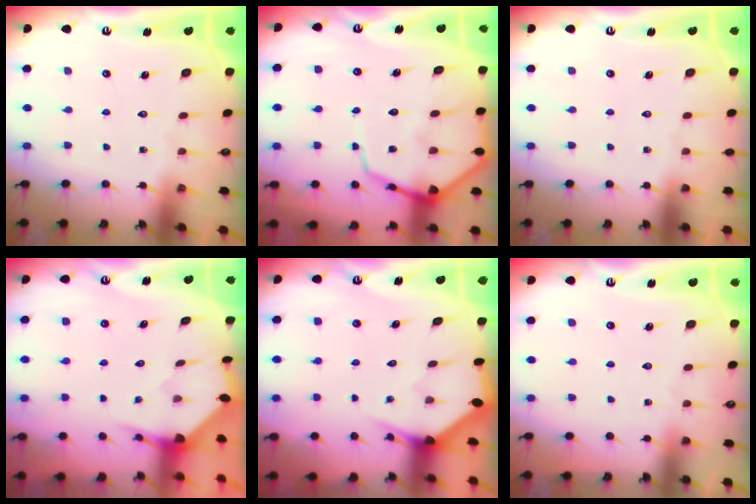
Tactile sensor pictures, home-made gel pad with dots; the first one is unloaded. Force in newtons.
{"total": 10.3, "press": 10.3, "slide": 1.0}
{"total": 0.0}
{"total": 3.2, "press": 3.2, "slide": 0.3}
{"total": 2.9, "press": 2.9, "slide": 0.1}
{"total": 3.9, "press": 3.8, "slide": 0.5}